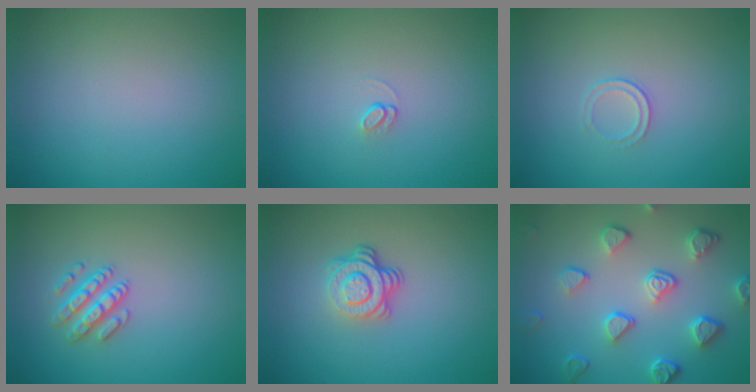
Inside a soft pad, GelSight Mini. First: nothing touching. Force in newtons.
{"total": 0.8, "press": 0.5, "slide": 0.7}
{"total": 1.0, "press": 0.5, "slide": 0.9}
{"total": 2.5, "press": 2.4, "slide": 0.5}
{"total": 3.9, "press": 2.7, "slide": 2.8}
{"total": 4.6, "press": 3.9, "slide": 2.4}